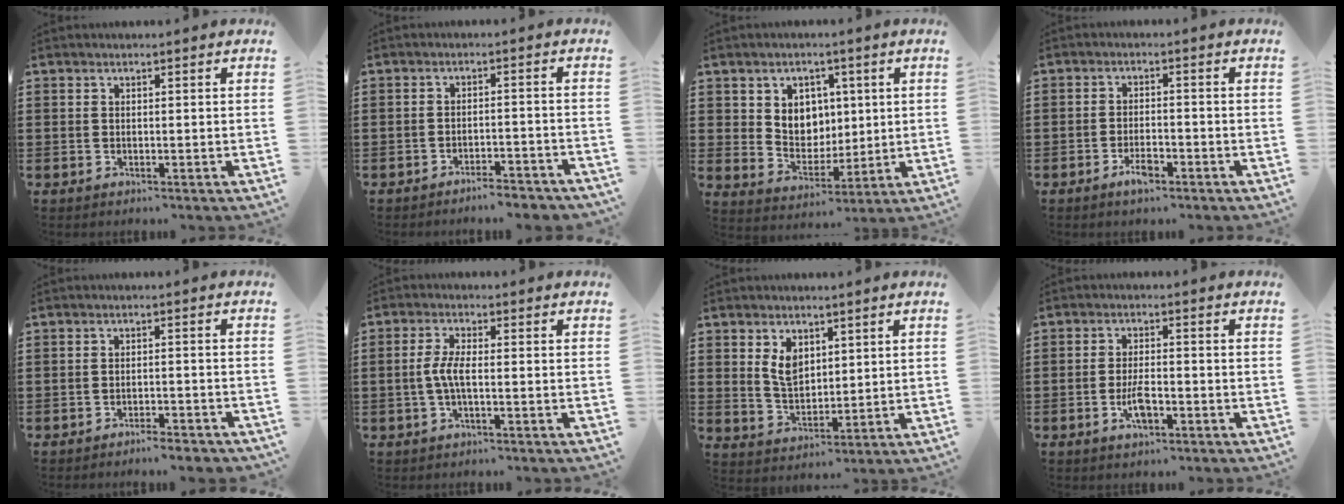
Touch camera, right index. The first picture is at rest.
{"total": 3.1, "force": [-3.0, 0.0, 0.5], "torque": [-0.010, 0.002, -0.063]}
{"total": 5.5, "force": [2.2, 4.9, 1.0], "torque": [-0.031, 0.002, 0.037]}
{"total": 3.4, "force": [-1.9, 1.1, 2.6], "torque": [-0.050, 0.000, -0.037]}
{"total": 2.5, "force": [-2.4, -0.1, 0.5], "torque": [-0.009, 0.001, -0.049]}
{"total": 3.6, "force": [-0.6, 0.9, 3.5], "torque": [-0.091, -0.007, -0.021]}
{"total": 4.8, "force": [2.2, 3.1, 2.9], "torque": [-0.058, 0.007, 0.040]}
{"total": 4.3, "force": [-1.6, 1.4, 3.7], "torque": [-0.077, -0.002, -0.031]}